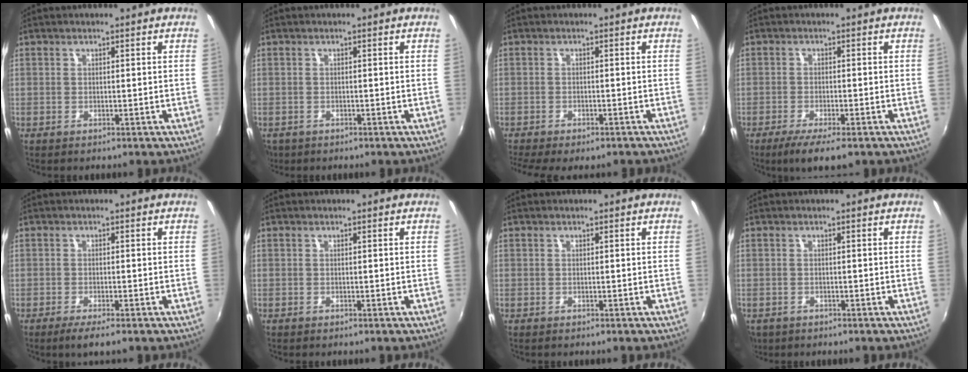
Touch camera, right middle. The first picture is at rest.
{"total": 3.5, "force": [-1.9, 2.5, 1.4], "torque": [-0.034, -0.011, -0.029]}
{"total": 7.2, "force": [-5.8, 1.9, 3.8], "torque": [-0.091, -0.033, -0.092]}
{"total": 6.5, "force": [-4.6, 1.3, 4.5], "torque": [-0.097, -0.024, -0.079]}
{"total": 3.1, "force": [-2.2, 0.3, 2.2], "torque": [-0.051, -0.013, -0.042]}
{"total": 0.0}
{"total": 0.0}
{"total": 3.8, "force": [-2.0, 2.7, 1.7], "torque": [-0.038, -0.012, -0.029]}